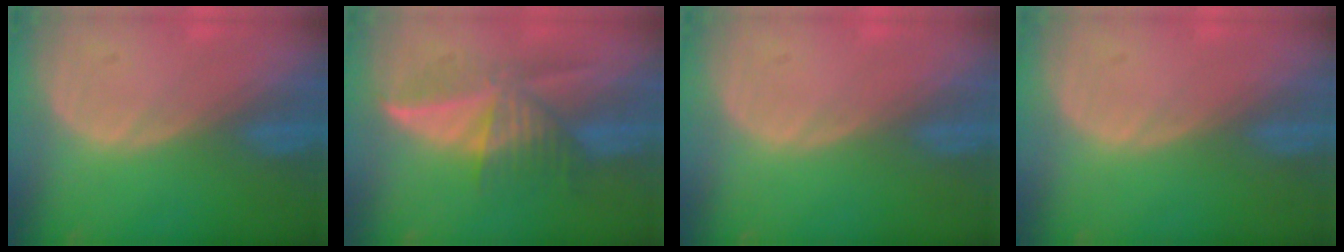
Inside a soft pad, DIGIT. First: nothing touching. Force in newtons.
{"total": 6.8, "press": 6.8, "slide": 0.4}
{"total": 0.0}
{"total": 0.0}